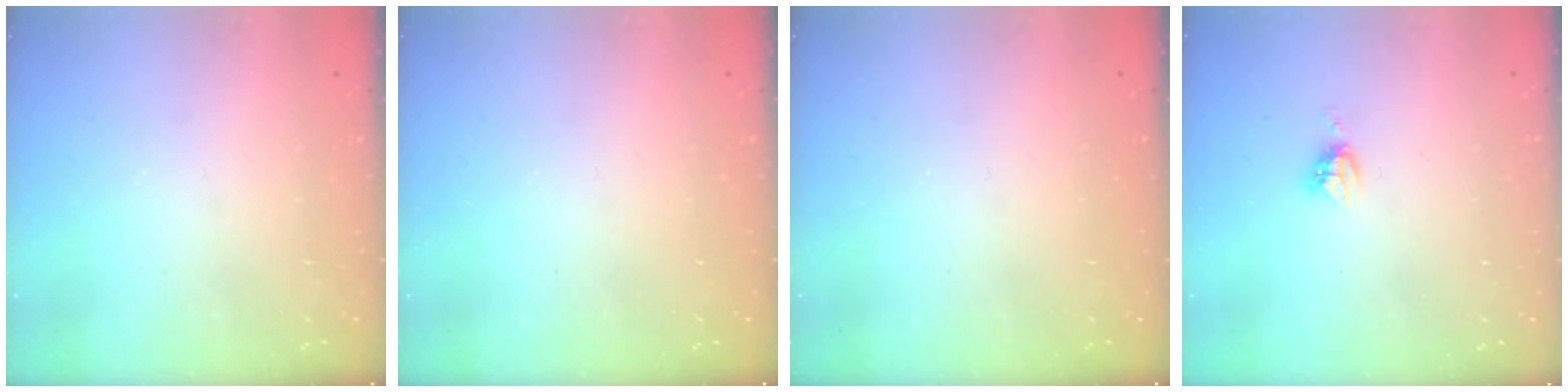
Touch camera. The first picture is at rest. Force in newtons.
{"total": 0.0}
{"total": 0.0}
{"total": 4.4, "press": 4.4, "slide": 0.2}